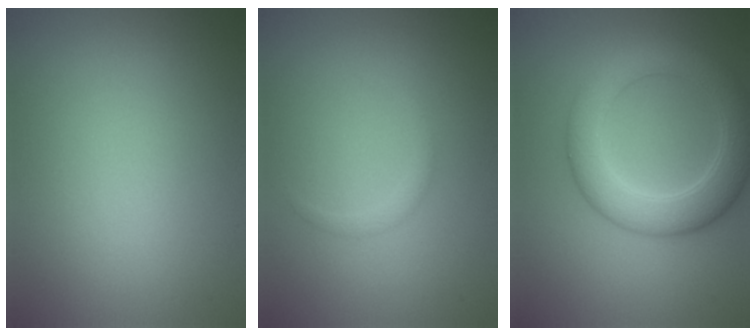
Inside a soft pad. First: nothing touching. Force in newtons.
{"total": 0.8, "press": 0.8, "slide": 0.1}
{"total": 6.1, "press": 6.1, "slide": 0.3}